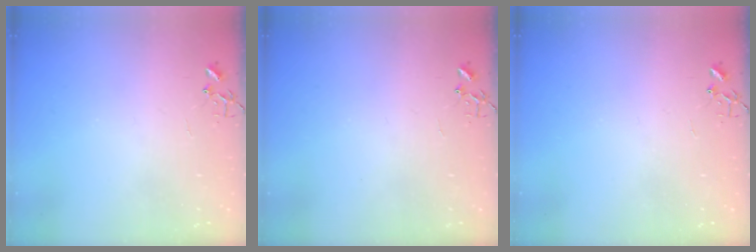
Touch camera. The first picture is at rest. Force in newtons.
{"total": 0.0}
{"total": 0.0}